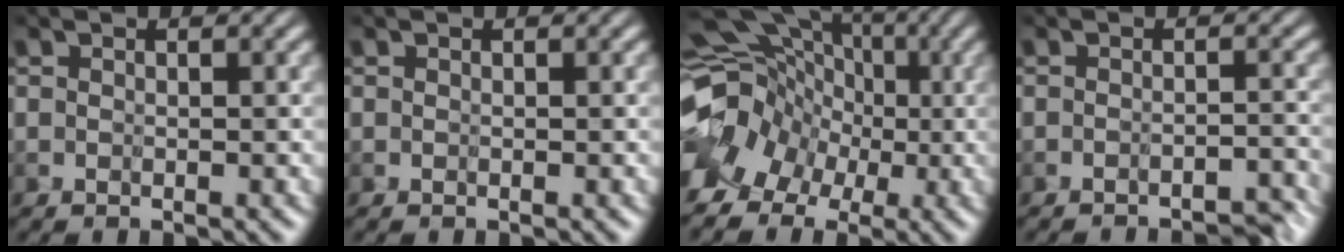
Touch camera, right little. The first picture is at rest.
{"total": 0.0}
{"total": 9.8, "force": [-1.7, 8.5, 4.6], "torque": [-0.103, 0.003, -0.052]}
{"total": 4.2, "force": [-3.5, -1.4, -1.7], "torque": [0.035, 0.000, -0.058]}